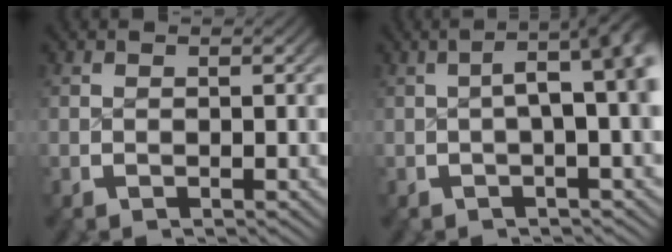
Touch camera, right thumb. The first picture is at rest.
{"total": 5.5, "force": [0.6, 1.8, 5.2], "torque": [-0.069, 0.014, 0.005]}